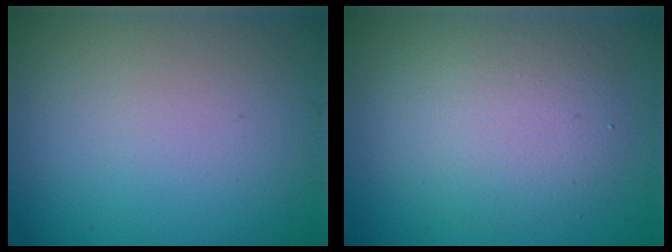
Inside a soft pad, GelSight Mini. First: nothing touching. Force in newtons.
{"total": 4.6, "press": 4.6, "slide": 0.4}